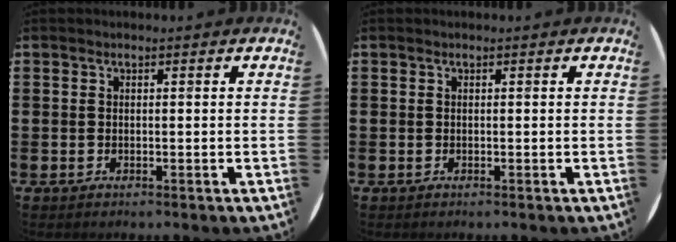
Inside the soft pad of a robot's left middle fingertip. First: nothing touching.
{"total": 0.0}